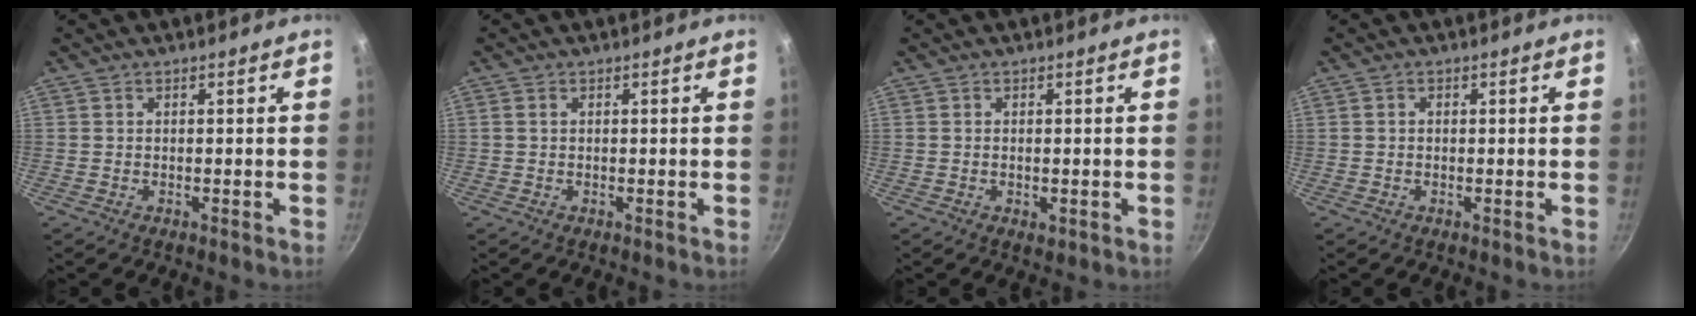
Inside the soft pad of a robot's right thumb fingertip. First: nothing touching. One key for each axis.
{"total": 0.8, "fx": 0.2, "fy": 0.6, "fz": 0.5, "tx": -0.010, "ty": 0.003, "tz": 0.002}
{"total": 1.3, "fx": -0.2, "fy": 0.8, "fz": 1.1, "tx": -0.015, "ty": -0.003, "tz": -0.002}
{"total": 0.7, "fx": 0.0, "fy": 0.6, "fz": 0.4, "tx": -0.007, "ty": 0.006, "tz": 0.000}